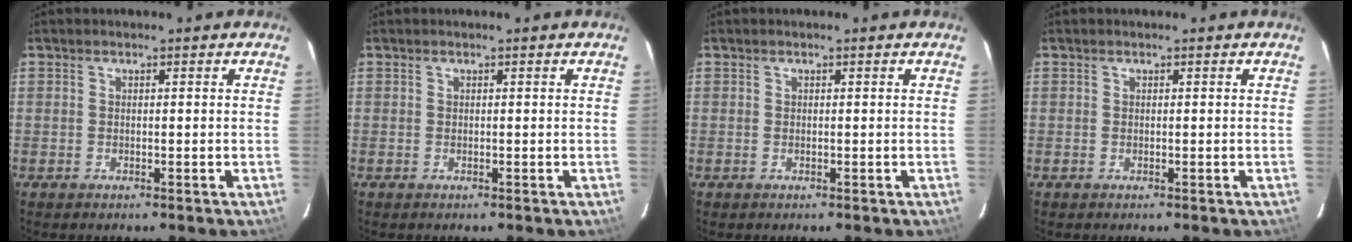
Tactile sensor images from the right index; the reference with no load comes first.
{"total": 0.0}
{"total": 0.0}
{"total": 0.0}